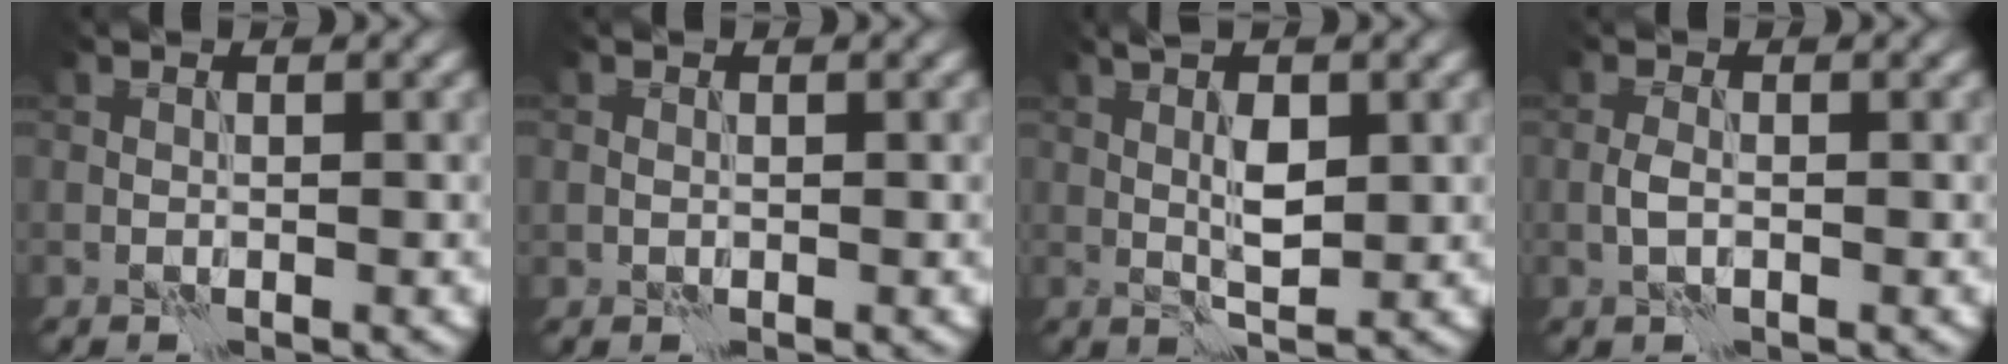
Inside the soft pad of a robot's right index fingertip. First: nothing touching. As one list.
[{"total": 0.5, "force": [0.4, 0.3, -0.1], "torque": [0.003, -0.001, 0.008]}, {"total": 3.6, "force": [0.8, 1.2, 3.3], "torque": [-0.062, 0.002, 0.017]}, {"total": 1.4, "force": [-0.4, 0.6, 1.1], "torque": [-0.024, 0.001, -0.011]}]